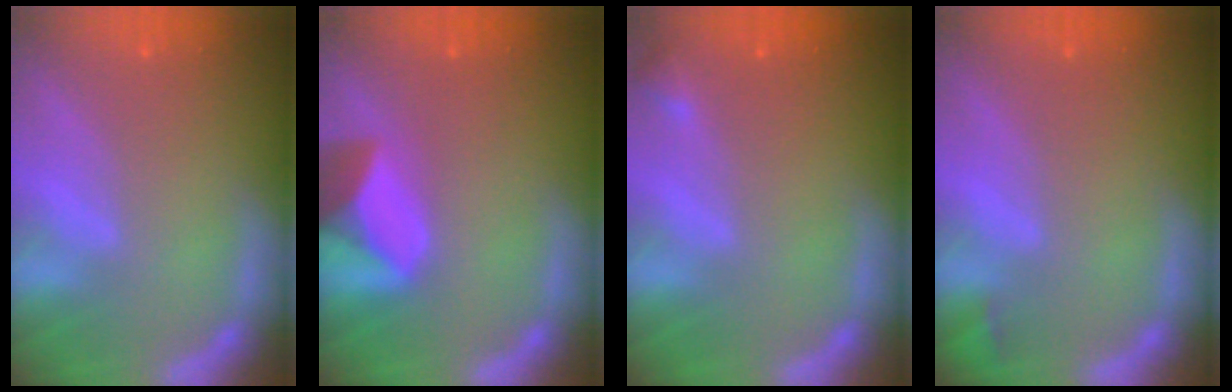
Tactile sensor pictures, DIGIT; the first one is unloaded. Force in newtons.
{"total": 7.5}
{"total": 0.9}
{"total": 0.9}